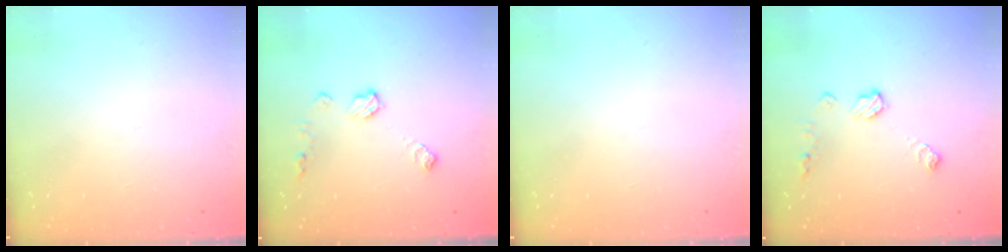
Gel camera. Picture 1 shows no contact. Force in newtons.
{"total": 7.2, "press": 7.2, "slide": 0.6}
{"total": 0.0}
{"total": 7.2, "press": 7.2, "slide": 0.6}